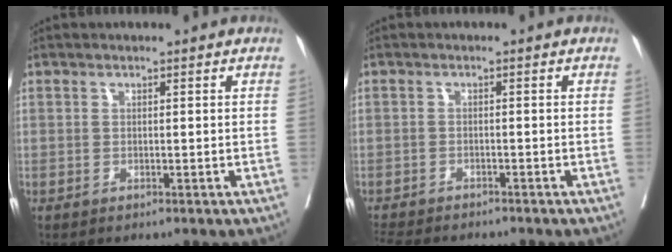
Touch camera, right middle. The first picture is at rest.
{"total": 7.3, "force": [-6.7, 1.4, 2.7], "torque": [-0.043, -0.010, -0.103]}